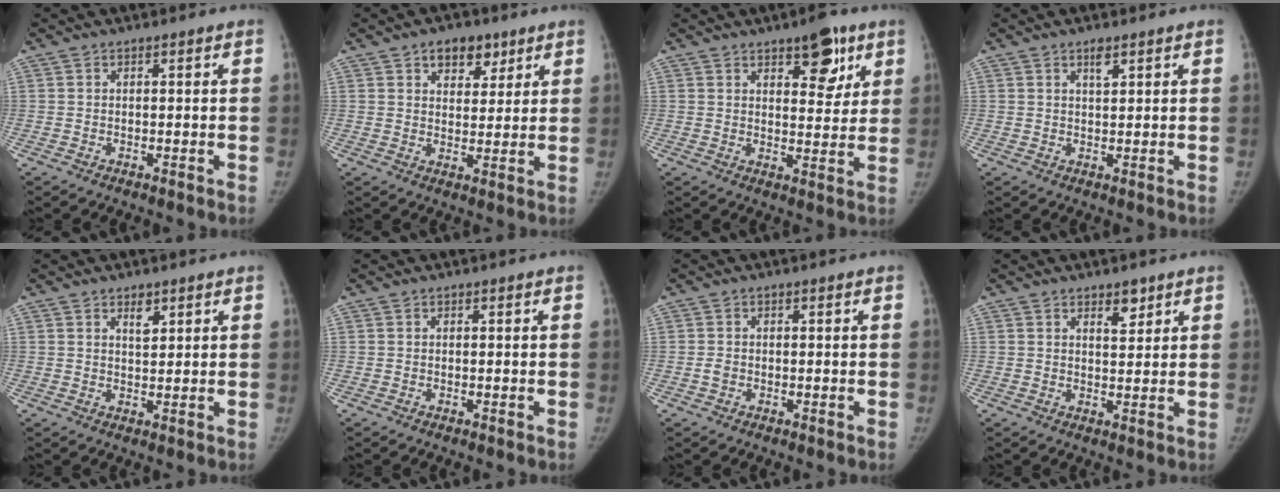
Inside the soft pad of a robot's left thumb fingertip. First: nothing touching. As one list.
[{"total": 6.4, "force": [3.7, 4.1, 3.2], "torque": [-0.011, -0.017, 0.054]}, {"total": 8.7, "force": [5.0, 3.9, 6.0], "torque": [-0.049, -0.026, 0.068]}, {"total": 2.0, "force": [1.3, 0.7, 1.4], "torque": [-0.020, -0.006, 0.023]}, {"total": 2.6, "force": [1.6, 1.3, 1.6], "torque": [-0.013, -0.011, 0.028]}, {"total": 0.0}, {"total": 1.3, "force": [-0.4, 1.0, 0.7], "torque": [-0.011, 0.002, -0.007]}, {"total": 3.2, "force": [2.1, 1.5, 1.8], "torque": [-0.011, -0.015, 0.033]}]